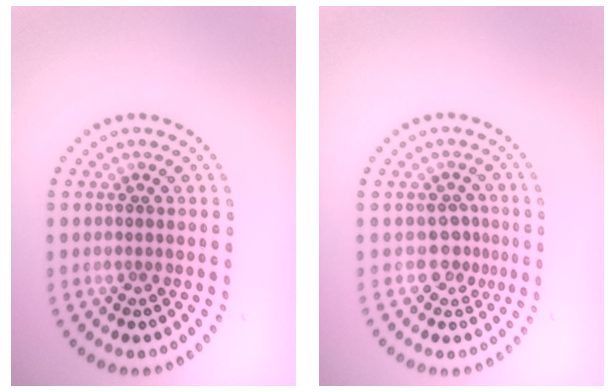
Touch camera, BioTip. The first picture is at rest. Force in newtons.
{"total": 1.9, "press": 1.4, "slide": 1.2}